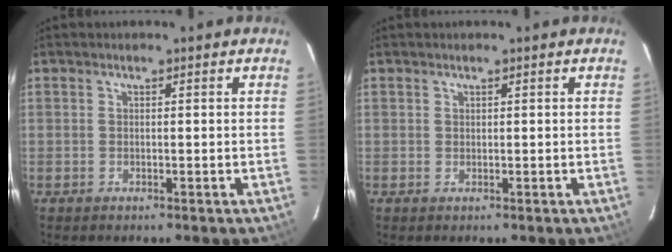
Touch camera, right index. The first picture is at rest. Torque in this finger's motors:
{"motor_torque": [0.00, 0.00, 0.00, 0.00]}